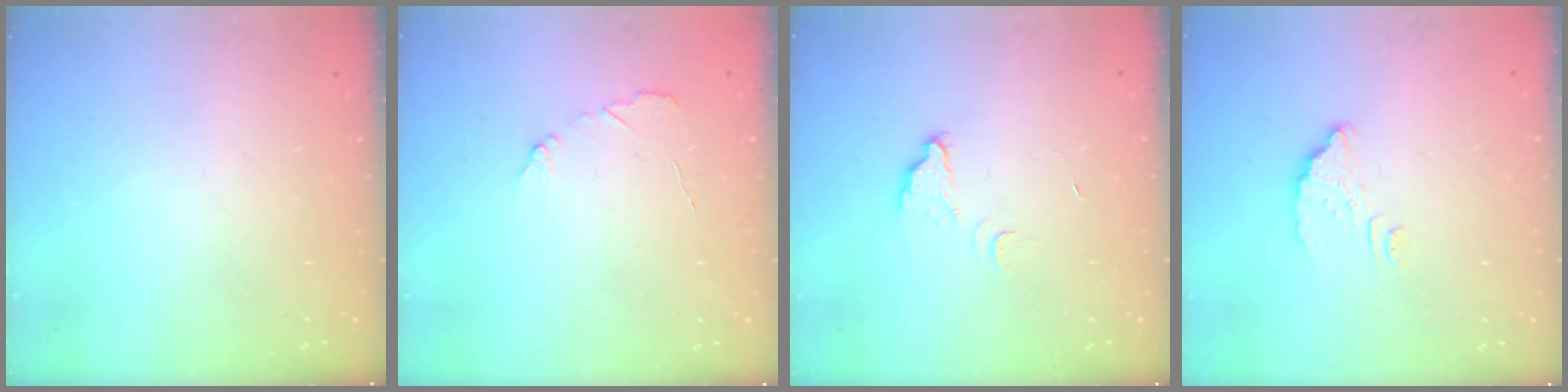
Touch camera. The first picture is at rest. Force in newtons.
{"total": 5.2, "press": 5.1, "slide": 0.5}
{"total": 3.7, "press": 3.7, "slide": 0.3}
{"total": 3.9, "press": 3.9, "slide": 0.3}